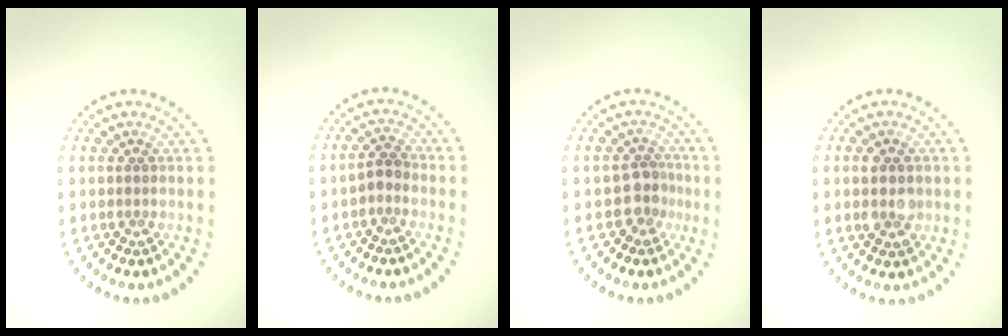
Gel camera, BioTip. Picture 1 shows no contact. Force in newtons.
{"total": 1.3, "press": 1.0, "slide": 0.8}
{"total": 2.1, "press": 1.6, "slide": 1.3}
{"total": 2.7, "press": 2.7, "slide": 0.2}